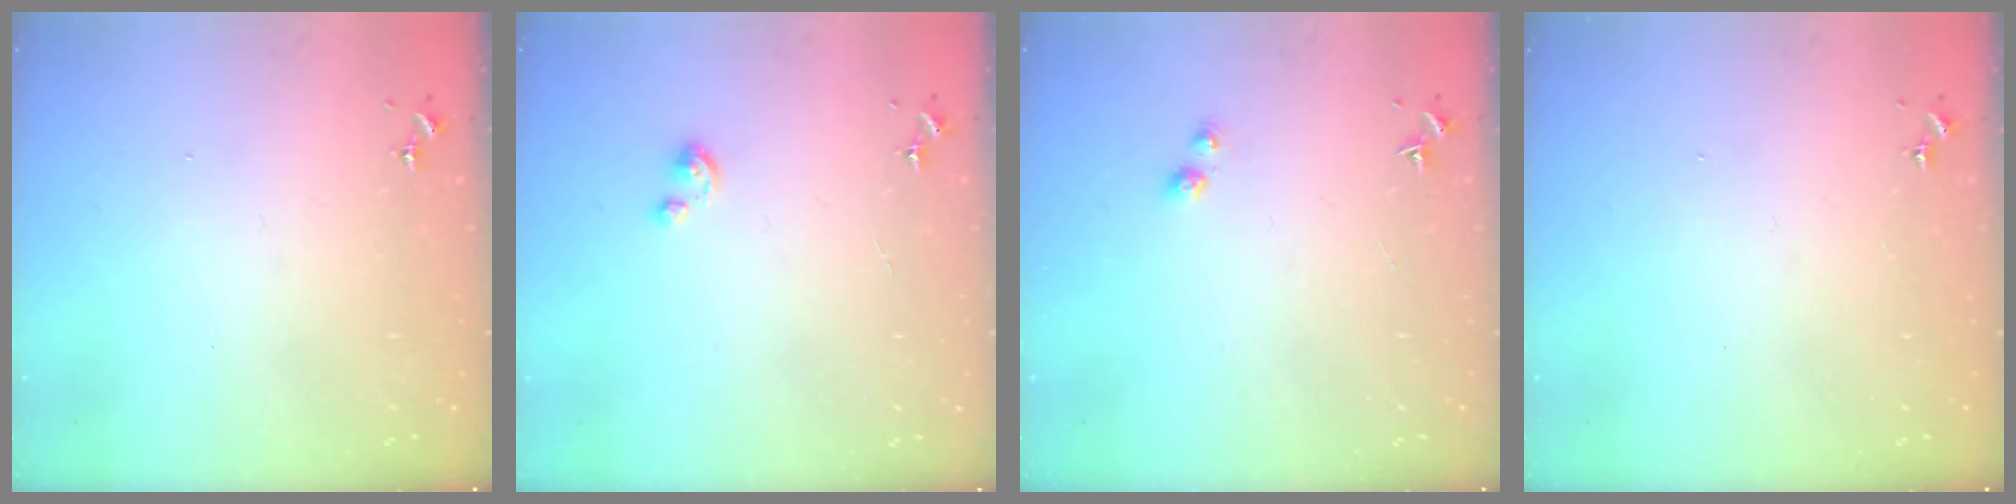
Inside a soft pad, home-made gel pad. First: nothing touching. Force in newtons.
{"total": 2.3, "press": 2.3, "slide": 0.3}
{"total": 3.0, "press": 3.0, "slide": 0.2}
{"total": 0.0}